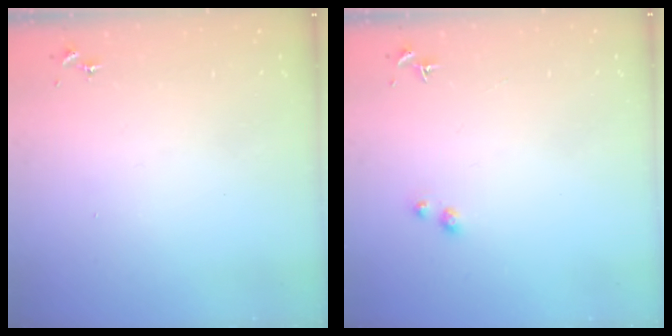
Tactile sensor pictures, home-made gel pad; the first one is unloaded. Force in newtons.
{"total": 3.0, "press": 3.0, "slide": 0.1}